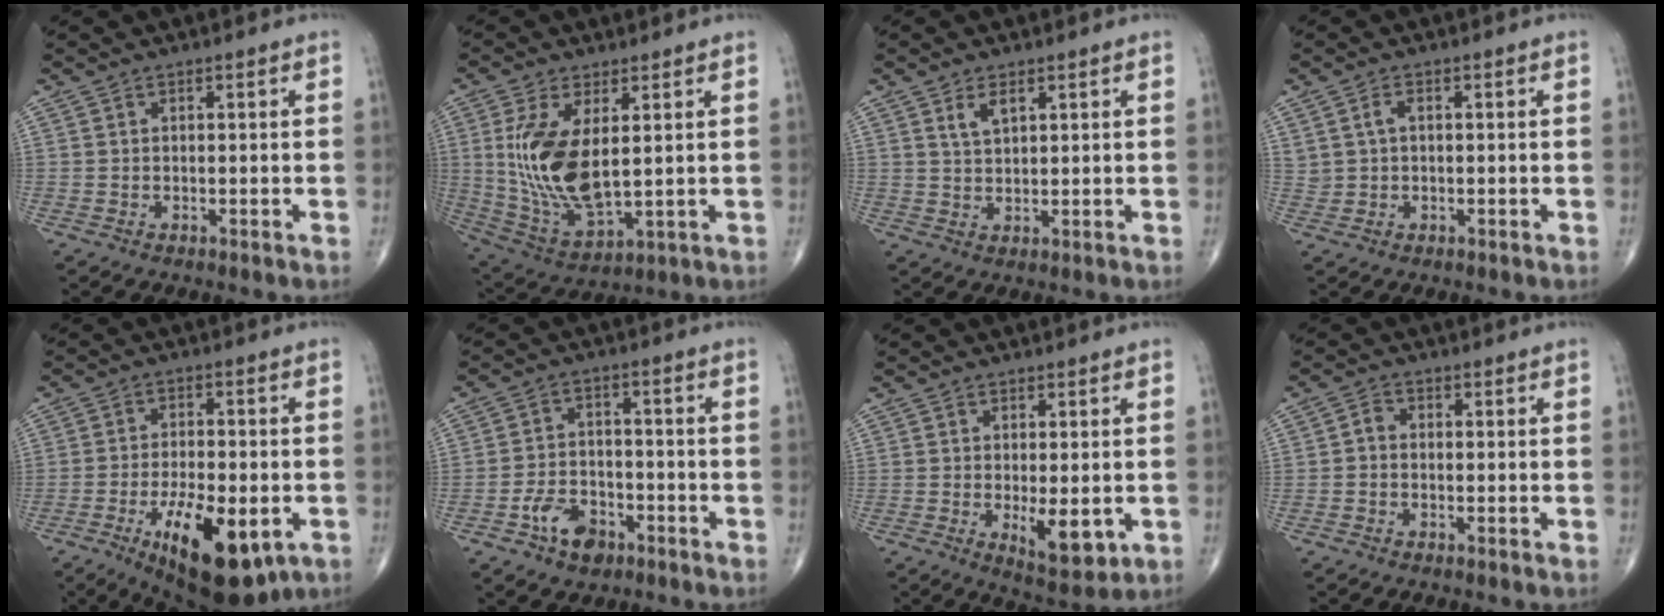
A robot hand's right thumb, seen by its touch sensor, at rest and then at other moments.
{"total": 15.1, "force": [2.3, 6.9, 13.2], "torque": [-0.266, -0.022, 0.063]}
{"total": 3.5, "force": [1.9, 1.7, 2.4], "torque": [-0.040, -0.008, 0.038]}
{"total": 2.7, "force": [0.7, 1.7, 1.9], "torque": [-0.038, 0.002, 0.017]}
{"total": 16.3, "force": [-6.3, 6.7, 13.5], "torque": [-0.203, 0.005, -0.081]}
{"total": 7.6, "force": [-4.1, 4.9, 4.2], "torque": [-0.056, 0.026, -0.070]}
{"total": 7.3, "force": [-1.4, 3.0, 6.5], "torque": [-0.088, -0.018, -0.012]}
{"total": 2.0, "force": [-0.4, 1.5, 1.2], "torque": [-0.014, 0.007, -0.017]}